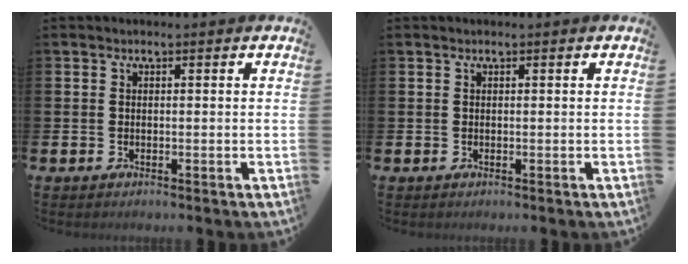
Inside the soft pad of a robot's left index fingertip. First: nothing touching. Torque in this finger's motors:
{"motor_torque": [-0.02, 0.12, -0.22, 0.01]}